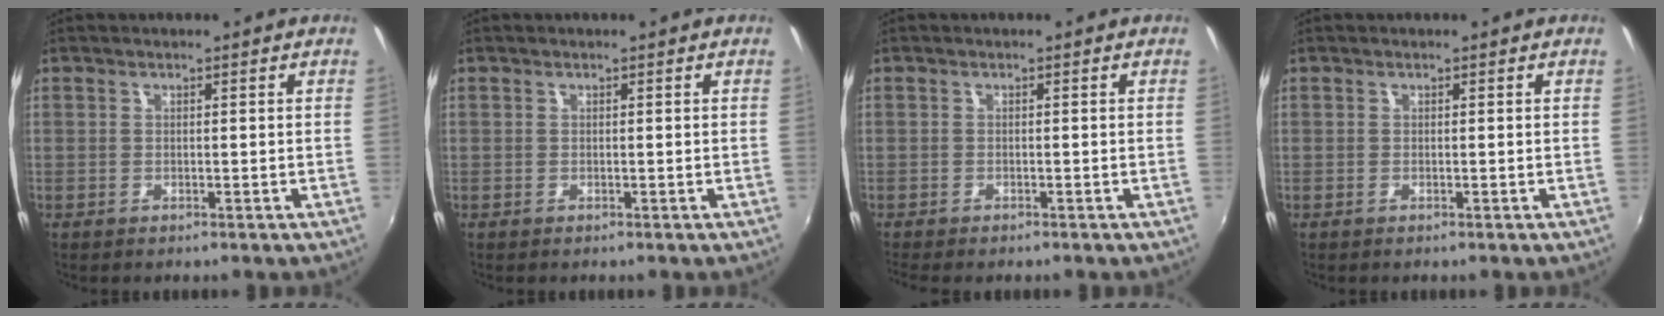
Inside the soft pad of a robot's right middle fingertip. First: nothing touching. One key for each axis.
{"total": 0.0}
{"total": 3.1, "fx": -2.6, "fy": 0.8, "fz": 1.4, "tx": -0.032, "ty": -0.022, "tz": -0.042}
{"total": 0.0}